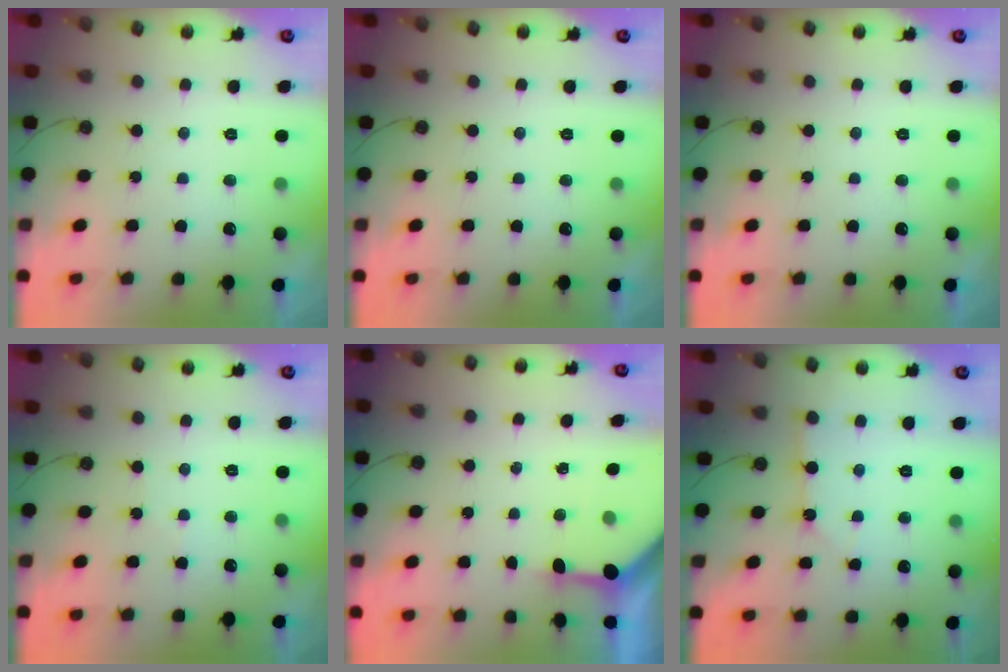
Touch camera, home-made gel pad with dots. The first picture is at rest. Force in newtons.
{"total": 0.0}
{"total": 0.0}
{"total": 3.2, "press": 3.2, "slide": 0.5}
{"total": 3.4, "press": 3.4, "slide": 0.3}
{"total": 2.6, "press": 2.6, "slide": 0.1}